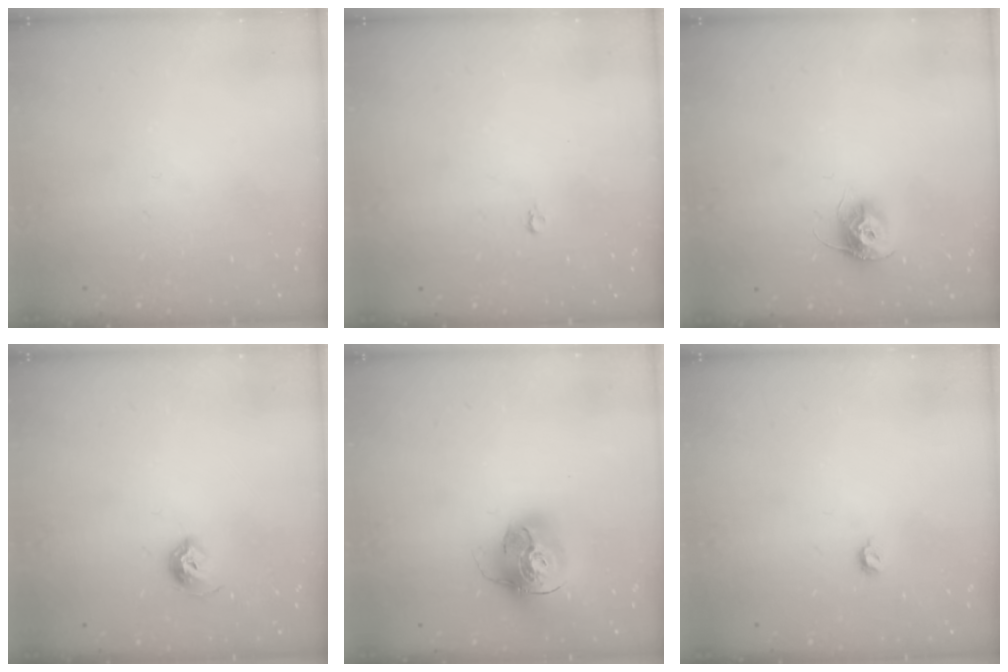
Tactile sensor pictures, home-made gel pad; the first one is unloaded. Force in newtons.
{"total": 2.2, "press": 2.2, "slide": 0.2}
{"total": 9.5, "press": 9.5, "slide": 0.2}
{"total": 6.9, "press": 6.8, "slide": 1.1}
{"total": 17.4, "press": 17.3, "slide": 2.1}
{"total": 4.6, "press": 4.5, "slide": 0.9}